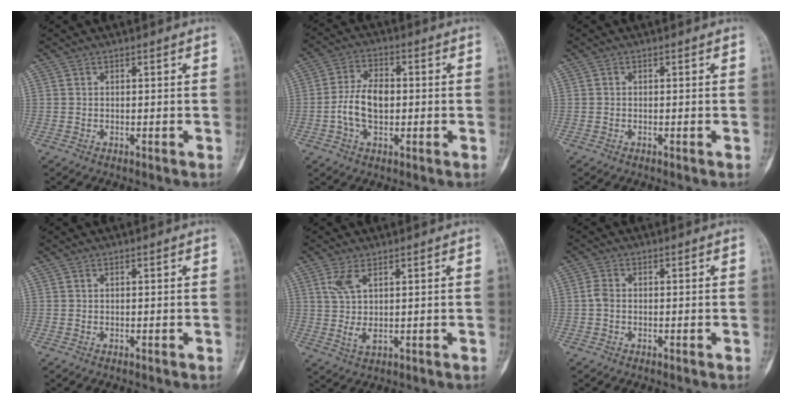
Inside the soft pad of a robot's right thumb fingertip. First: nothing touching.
{"total": 8.2, "force": [-0.9, 4.9, 6.5], "torque": [-0.121, 0.018, -0.021]}
{"total": 0.0}
{"total": 0.0}
{"total": 5.1, "force": [1.8, 1.9, 4.4], "torque": [-0.101, -0.008, 0.045]}
{"total": 1.8, "force": [-0.3, 1.3, 1.3], "torque": [-0.026, 0.002, -0.012]}